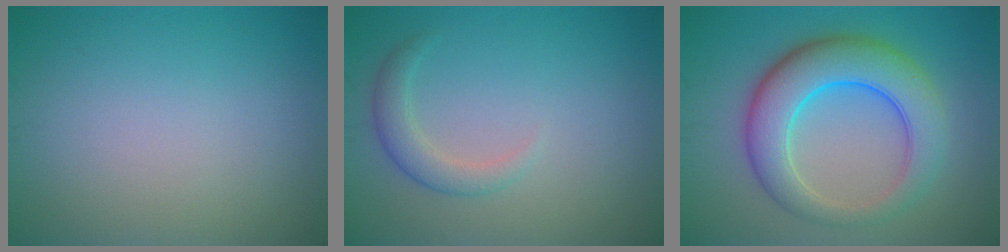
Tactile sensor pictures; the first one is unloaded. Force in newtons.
{"total": 2.2, "press": 2.2, "slide": 0.1}
{"total": 7.9, "press": 7.9, "slide": 0.0}